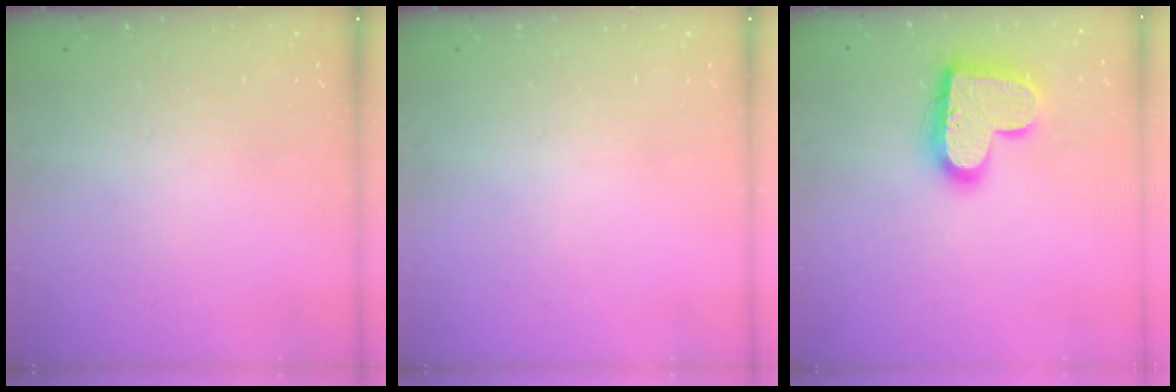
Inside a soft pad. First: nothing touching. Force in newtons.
{"total": 0.0}
{"total": 17.8, "press": 17.8, "slide": 1.2}